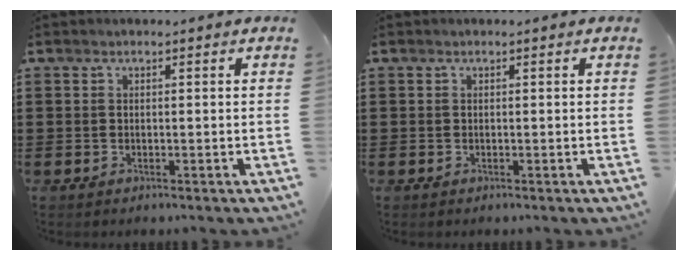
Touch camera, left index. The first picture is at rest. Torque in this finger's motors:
{"motor_torque": [0.00, 0.00, 0.00, 0.00]}